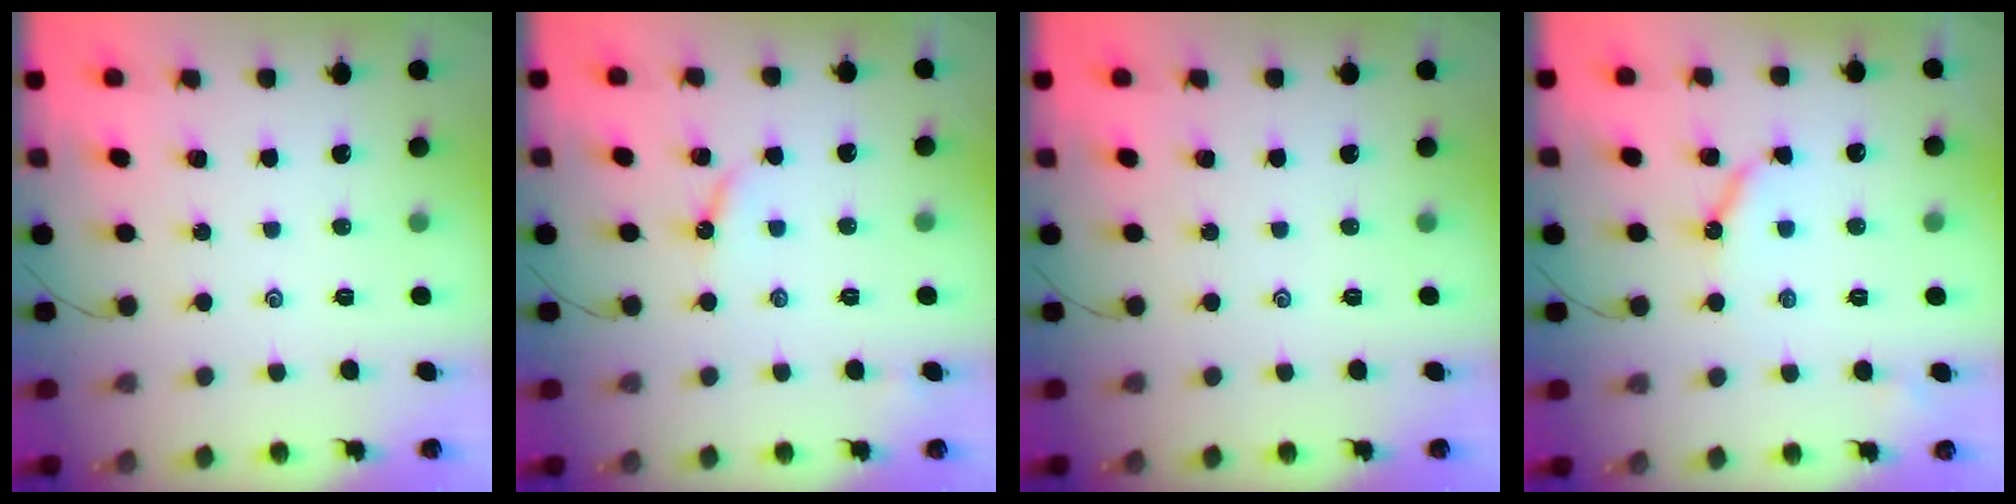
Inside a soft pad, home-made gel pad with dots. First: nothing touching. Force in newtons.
{"total": 4.9, "press": 4.9, "slide": 0.6}
{"total": 0.0}
{"total": 6.2, "press": 6.2, "slide": 0.4}